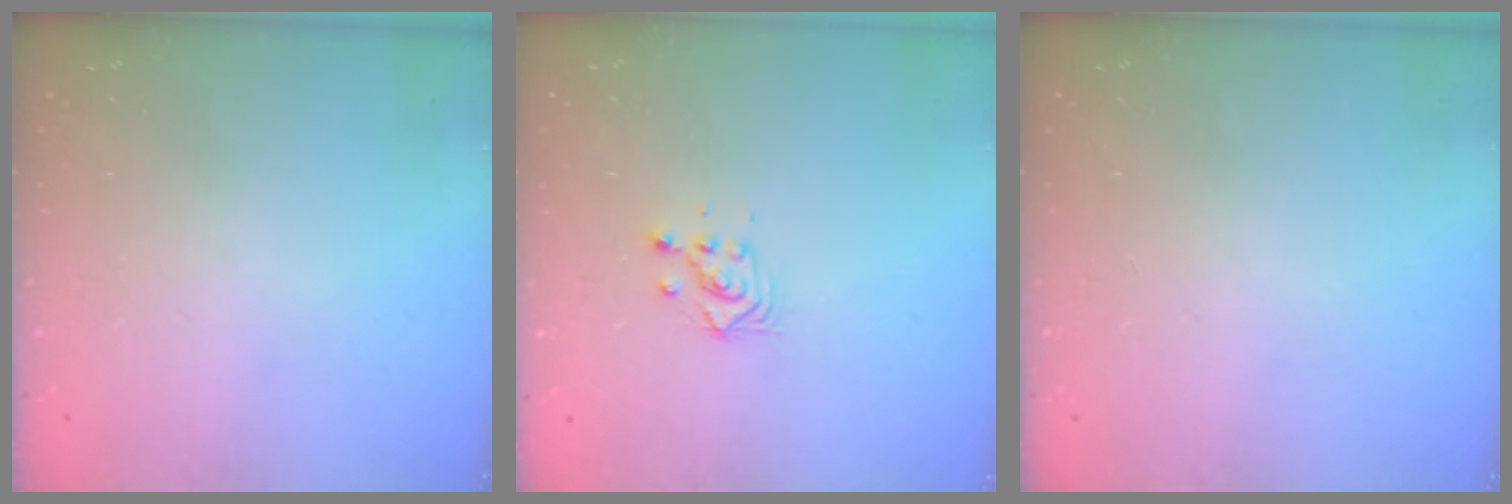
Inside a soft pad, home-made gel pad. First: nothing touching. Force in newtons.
{"total": 2.8, "press": 2.8, "slide": 0.1}
{"total": 0.0}